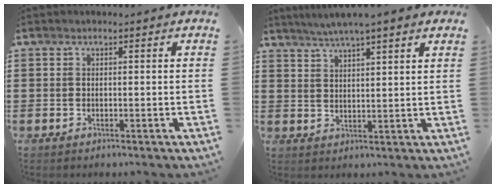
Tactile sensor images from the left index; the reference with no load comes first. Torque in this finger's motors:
{"motor_torque": [2.14, 0.00, 0.79, 0.15]}